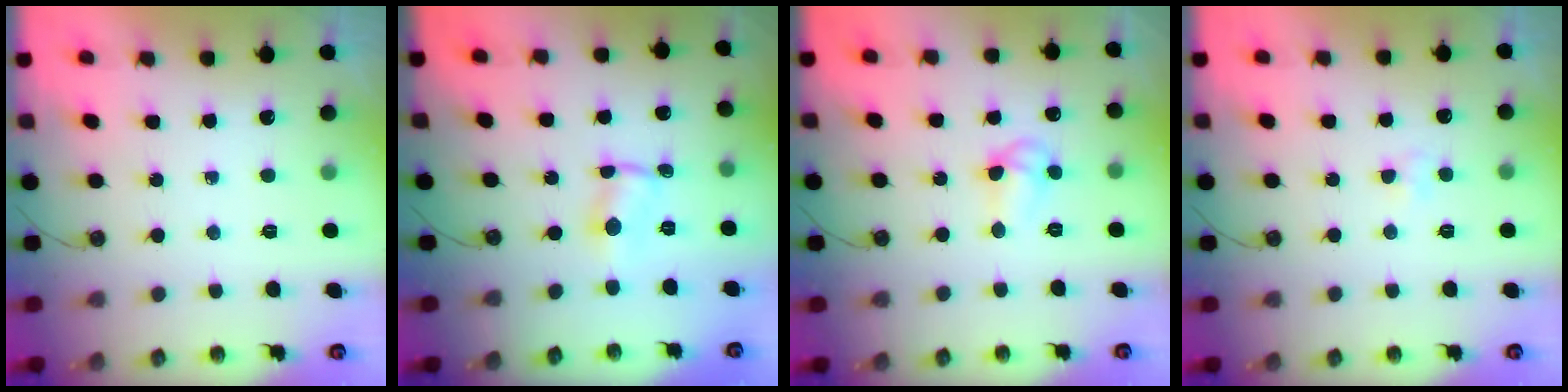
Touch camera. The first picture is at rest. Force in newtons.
{"total": 1.0, "press": 0.6, "slide": 0.8}
{"total": 6.7, "press": 6.7, "slide": 0.6}
{"total": 2.3, "press": 2.3, "slide": 0.5}